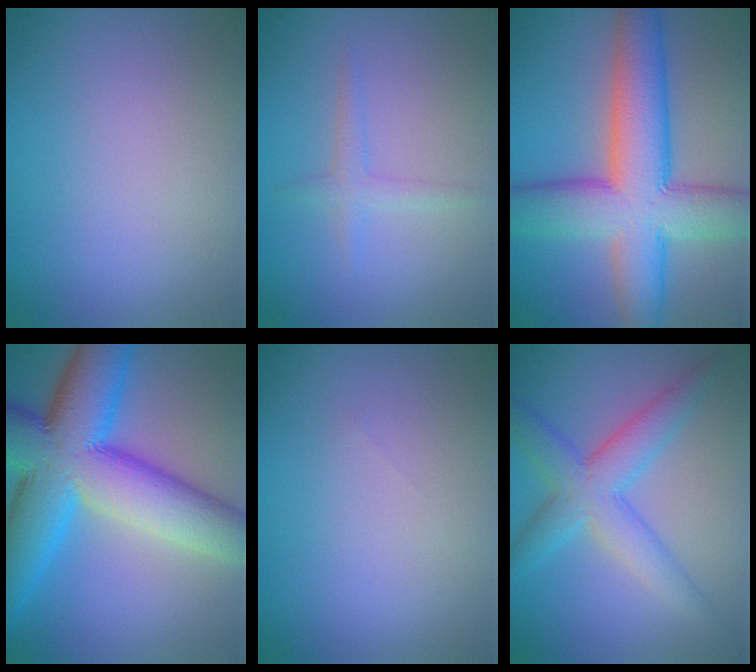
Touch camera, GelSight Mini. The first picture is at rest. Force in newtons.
{"total": 1.3, "press": 1.3, "slide": 0.1}
{"total": 10.7, "press": 10.7, "slide": 0.4}
{"total": 13.7, "press": 13.7, "slide": 0.2}
{"total": 0.0}
{"total": 4.8, "press": 4.8, "slide": 0.2}